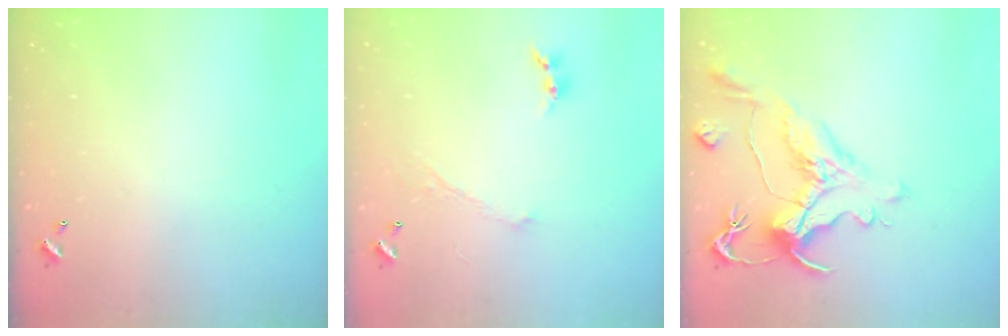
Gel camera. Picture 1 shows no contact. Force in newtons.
{"total": 1.0, "press": 0.9, "slide": 0.4}
{"total": 2.2, "press": 1.7, "slide": 1.4}